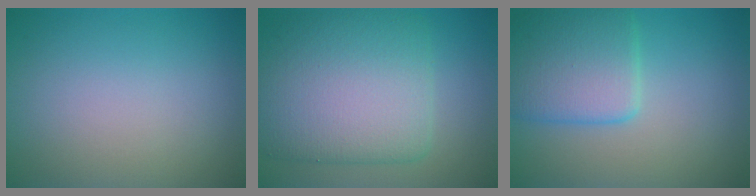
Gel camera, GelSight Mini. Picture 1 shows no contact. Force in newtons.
{"total": 9.6, "press": 9.6, "slide": 0.2}
{"total": 5.3, "press": 5.3, "slide": 0.3}